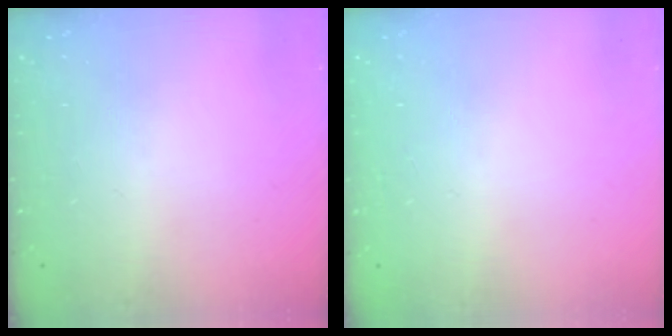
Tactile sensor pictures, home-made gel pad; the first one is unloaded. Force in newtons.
{"total": 2.5, "press": 2.5, "slide": 0.2}